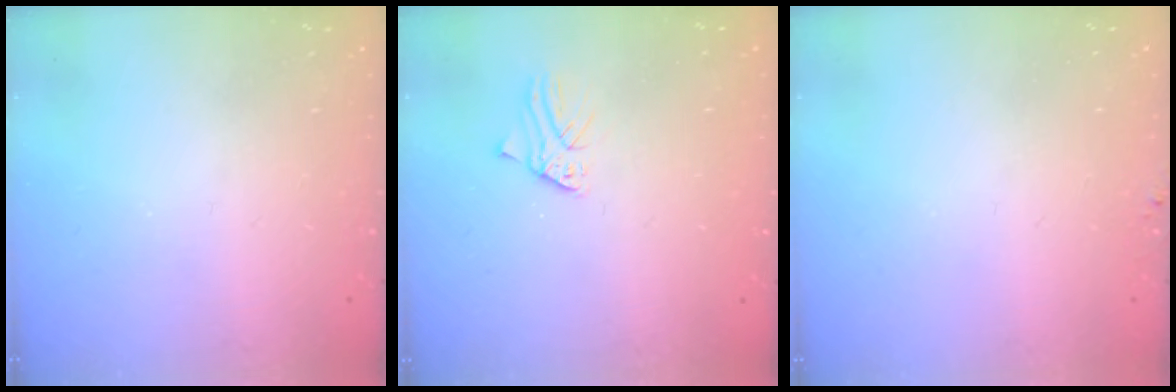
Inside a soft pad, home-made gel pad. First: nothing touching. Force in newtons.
{"total": 1.1, "press": 1.1, "slide": 0.0}
{"total": 3.7, "press": 3.7, "slide": 0.4}